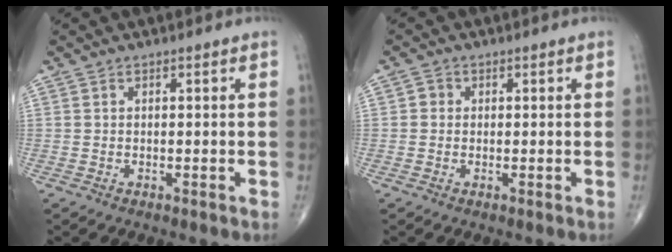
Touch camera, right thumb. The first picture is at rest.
{"total": 1.4, "force": [0.1, 1.3, 0.4], "torque": [0.000, 0.002, -0.002]}